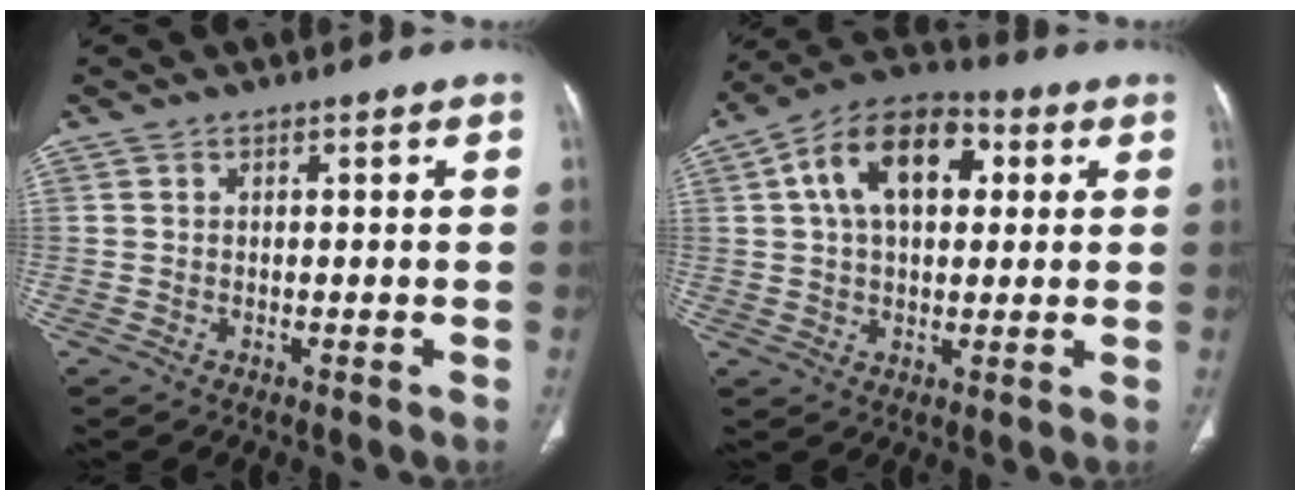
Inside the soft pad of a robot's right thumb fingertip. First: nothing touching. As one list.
[{"total": 14.9, "force": [4.0, 9.2, 11.1], "torque": [-0.166, 0.019, 0.058]}]